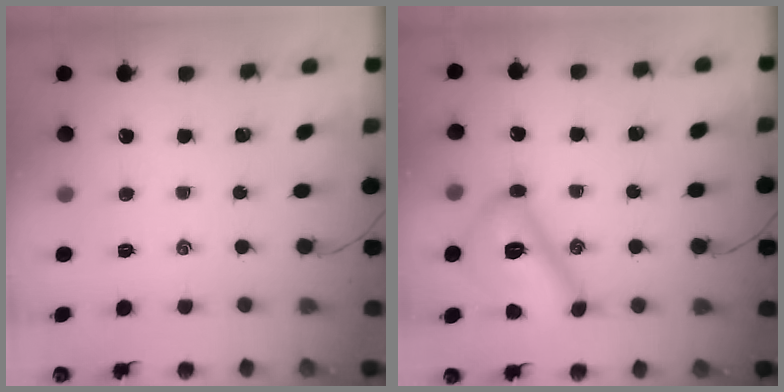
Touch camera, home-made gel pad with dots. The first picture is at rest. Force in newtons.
{"total": 14.1, "press": 14.1, "slide": 1.0}